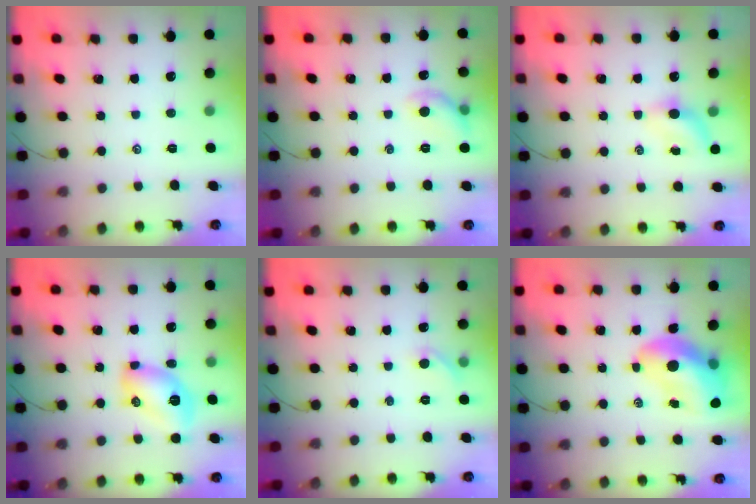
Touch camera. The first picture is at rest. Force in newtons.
{"total": 6.9, "press": 6.8, "slide": 0.9}
{"total": 5.8, "press": 5.7, "slide": 0.9}
{"total": 10.1, "press": 10.0, "slide": 0.9}
{"total": 5.2, "press": 4.8, "slide": 2.0}
{"total": 12.7, "press": 12.1, "slide": 3.8}